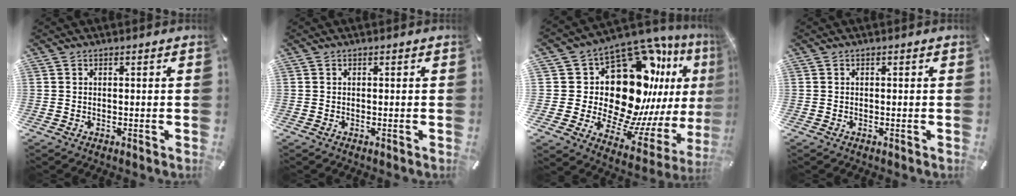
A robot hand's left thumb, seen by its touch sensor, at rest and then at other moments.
{"total": 0.0}
{"total": 24.4, "force": [9.6, 15.3, 16.4], "torque": [-0.271, -0.121, 0.194]}
{"total": 0.0}